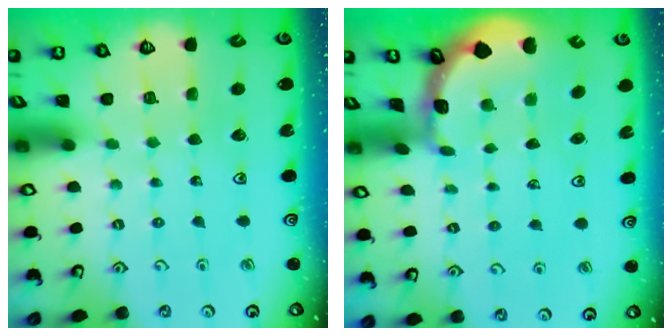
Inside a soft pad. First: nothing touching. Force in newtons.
{"total": 1.5, "press": 1.5, "slide": 0.2}